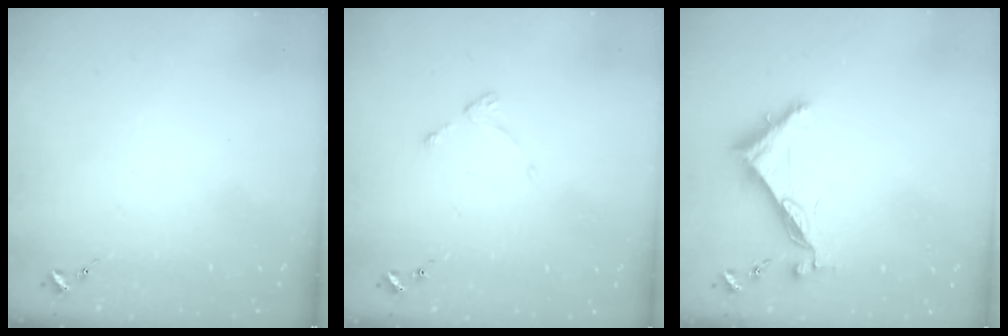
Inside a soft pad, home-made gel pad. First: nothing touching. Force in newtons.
{"total": 2.7, "press": 2.6, "slide": 0.5}
{"total": 7.3, "press": 7.3, "slide": 0.6}